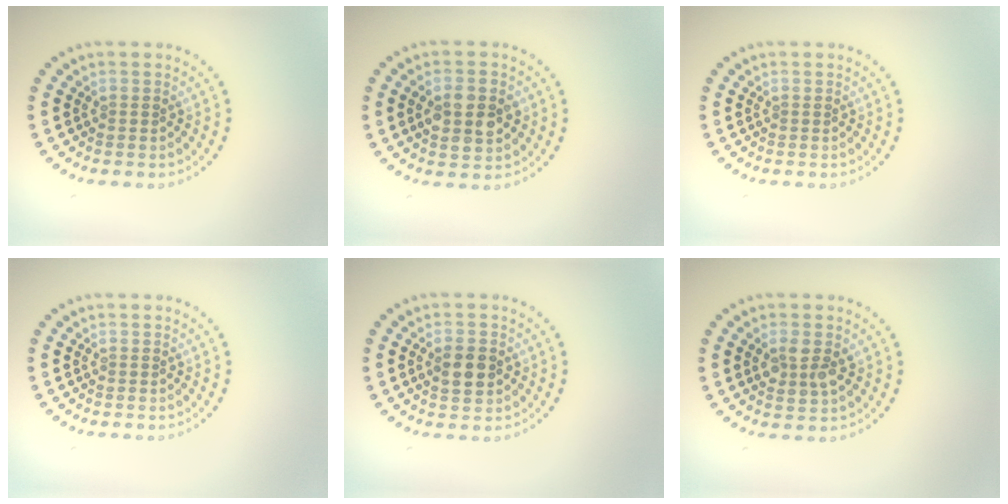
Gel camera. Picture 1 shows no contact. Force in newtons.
{"total": 3.8, "press": 3.8, "slide": 0.1}
{"total": 0.0}
{"total": 0.0}
{"total": 2.9, "press": 2.9, "slide": 0.0}
{"total": 2.4, "press": 2.4, "slide": 0.4}